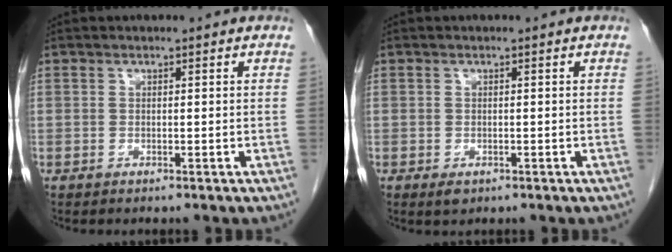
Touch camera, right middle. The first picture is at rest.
{"total": 1.1, "force": [-0.5, 0.7, 0.7], "torque": [-0.009, 0.000, -0.002]}